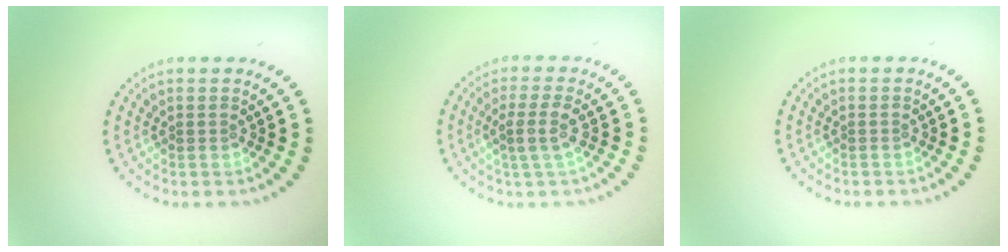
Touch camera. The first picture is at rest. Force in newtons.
{"total": 2.2, "press": 1.9, "slide": 1.1}
{"total": 0.0}